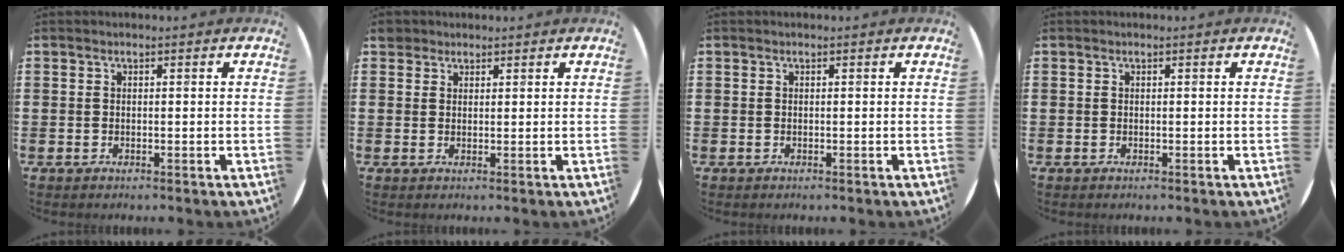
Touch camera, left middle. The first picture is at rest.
{"total": 1.7, "force": [1.5, 0.8, 0.1], "torque": [0.003, 0.002, 0.028]}
{"total": 0.0}
{"total": 0.0}